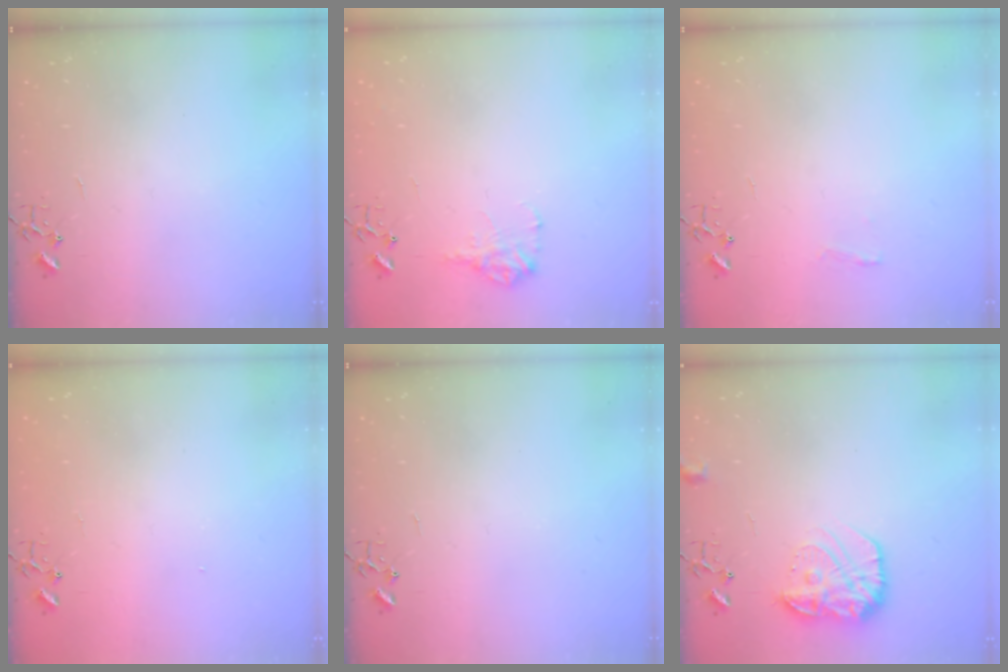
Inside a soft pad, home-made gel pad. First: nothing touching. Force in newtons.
{"total": 9.3, "press": 9.3, "slide": 0.3}
{"total": 4.8, "press": 4.8, "slide": 0.6}
{"total": 1.3, "press": 1.2, "slide": 0.1}
{"total": 0.0}
{"total": 13.9, "press": 13.9, "slide": 1.0}